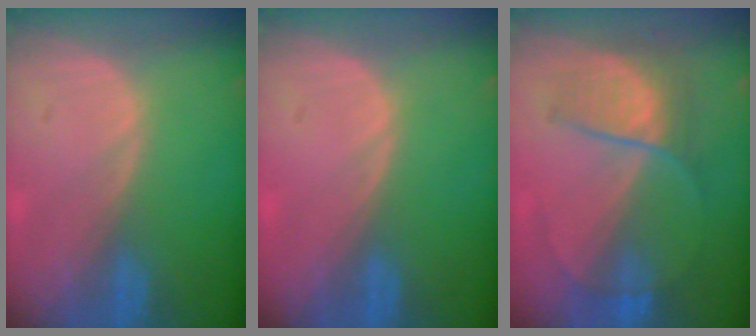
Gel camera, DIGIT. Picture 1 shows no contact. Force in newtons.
{"total": 0.0}
{"total": 6.3, "press": 6.2, "slide": 0.8}